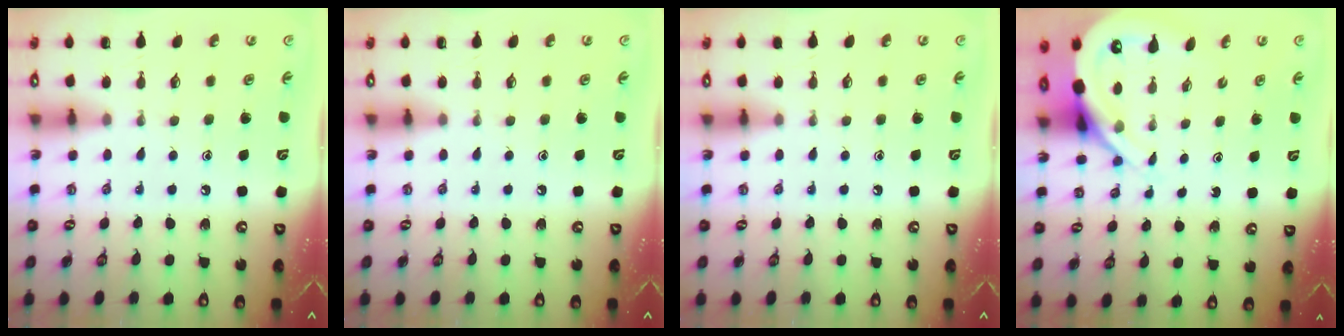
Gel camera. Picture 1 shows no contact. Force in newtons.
{"total": 0.0}
{"total": 0.0}
{"total": 8.0, "press": 8.0, "slide": 1.0}